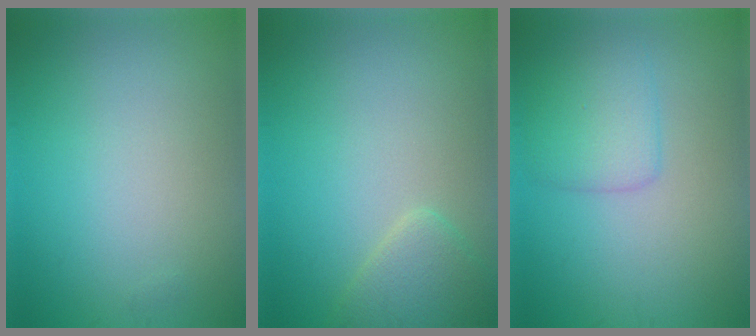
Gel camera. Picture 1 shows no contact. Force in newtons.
{"total": 2.4, "press": 2.4, "slide": 0.2}
{"total": 2.8, "press": 2.8, "slide": 0.2}